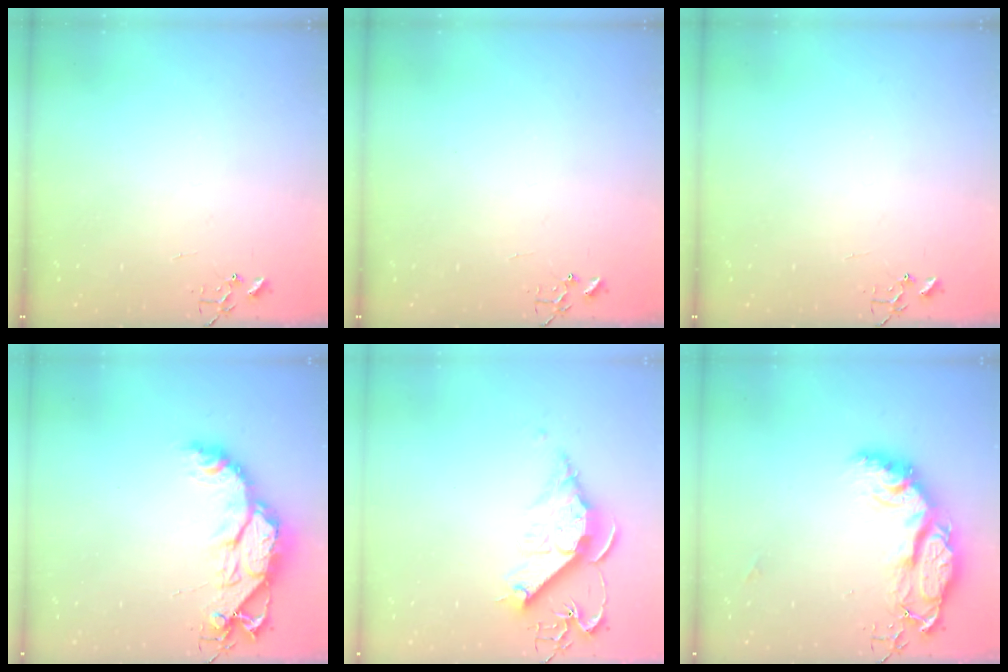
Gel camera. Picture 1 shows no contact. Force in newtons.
{"total": 0.0}
{"total": 0.0}
{"total": 15.9, "press": 15.9, "slide": 1.7}
{"total": 12.6, "press": 12.5, "slide": 1.3}
{"total": 19.0, "press": 19.0, "slide": 1.8}